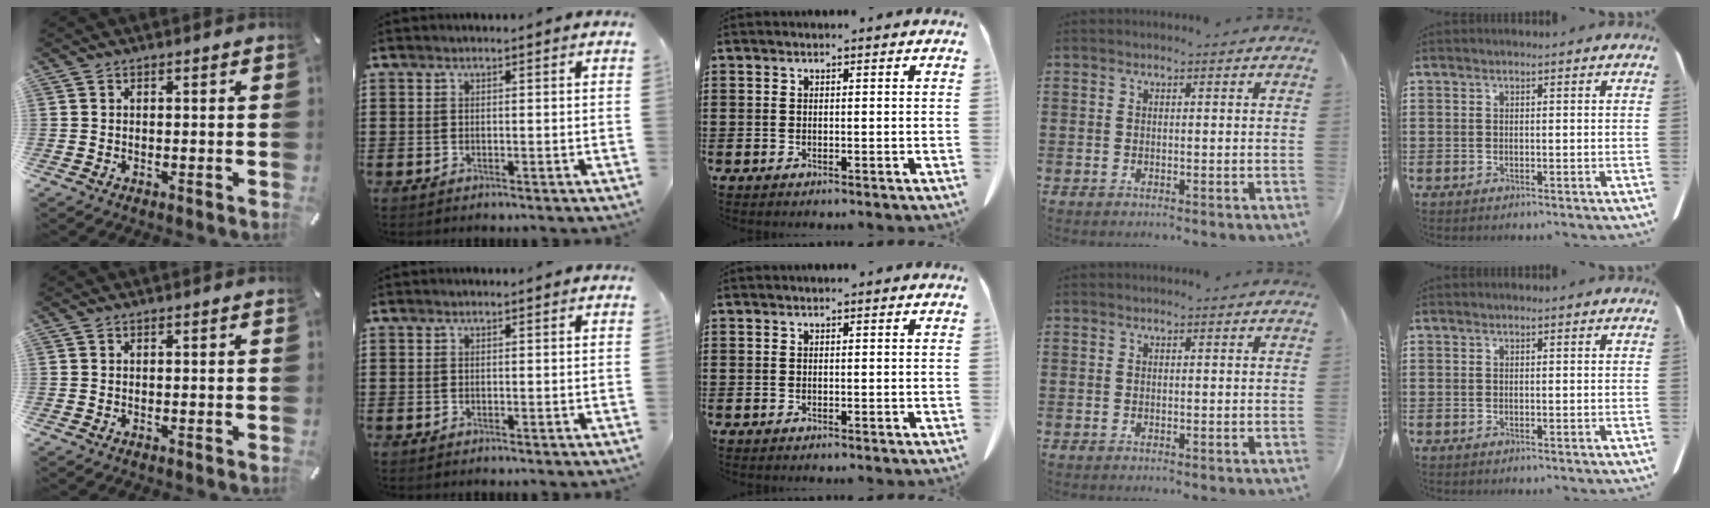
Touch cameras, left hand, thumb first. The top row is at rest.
{}